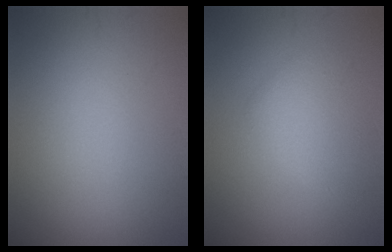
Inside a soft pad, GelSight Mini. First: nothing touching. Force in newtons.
{"total": 2.7, "press": 2.7, "slide": 0.0}